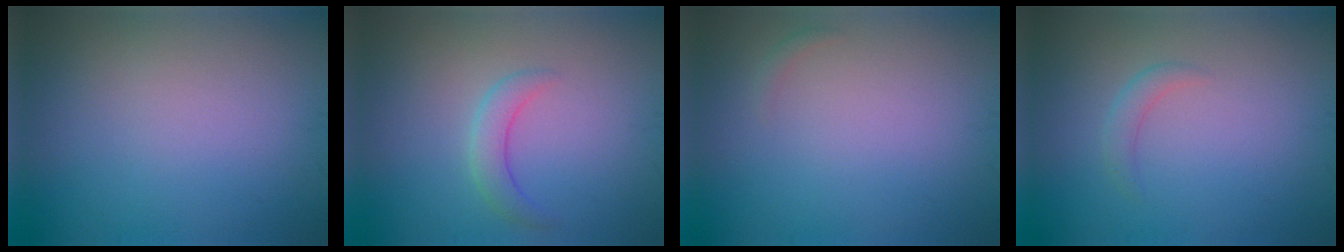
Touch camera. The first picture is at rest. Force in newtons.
{"total": 2.1, "press": 2.1, "slide": 0.1}
{"total": 0.6, "press": 0.6, "slide": 0.1}
{"total": 1.4, "press": 1.4, "slide": 0.0}